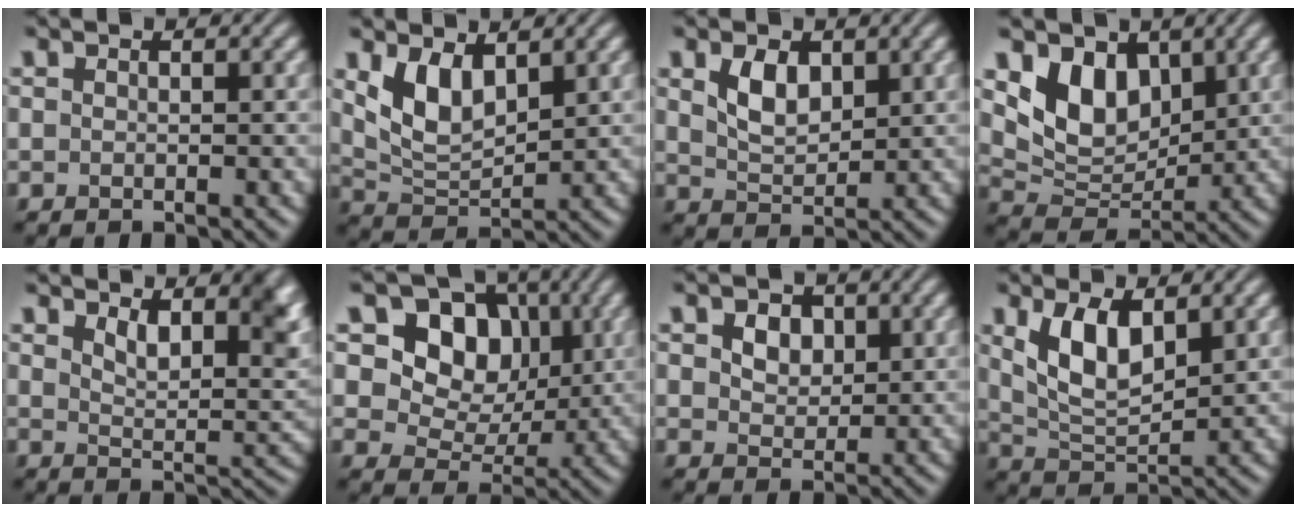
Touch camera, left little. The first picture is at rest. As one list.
[{"total": 4.5, "force": [2.1, 2.4, 3.3], "torque": [-0.071, -0.007, 0.045]}, {"total": 3.4, "force": [1.5, 2.0, 2.3], "torque": [-0.051, -0.001, 0.032]}, {"total": 5.8, "force": [2.6, 4.0, 3.3], "torque": [-0.062, -0.014, 0.045]}, {"total": 5.5, "force": [3.1, 2.3, 3.9], "torque": [-0.057, -0.010, 0.048]}, {"total": 9.5, "force": [3.2, 7.2, 5.2], "torque": [-0.092, 0.012, 0.050]}, {"total": 3.3, "force": [1.5, 2.3, 1.9], "torque": [-0.036, 0.006, 0.012]}, {"total": 5.5, "force": [2.1, 2.6, 4.3], "torque": [-0.093, -0.002, 0.044]}]